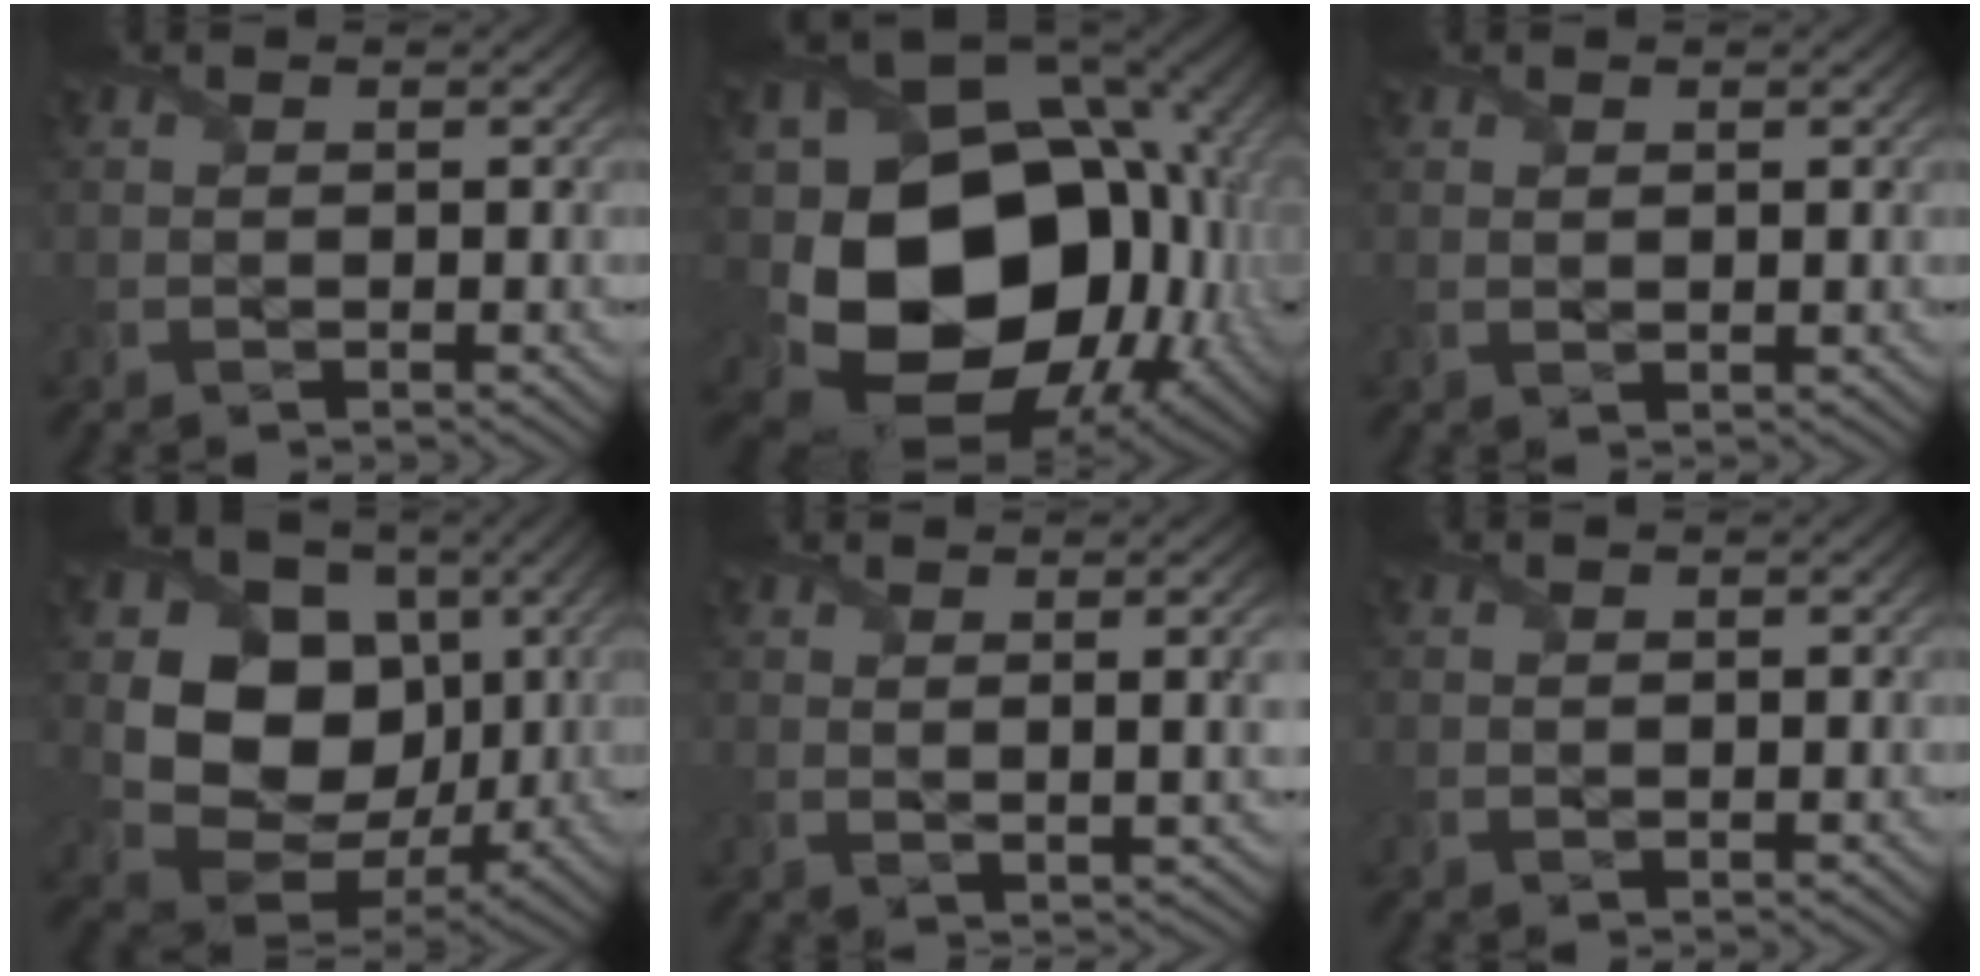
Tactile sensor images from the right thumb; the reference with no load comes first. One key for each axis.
{"total": 19.7, "fx": -1.9, "fy": 15.4, "fz": 12.2, "tx": -0.228, "ty": -0.063, "tz": 0.016}
{"total": 1.1, "fx": 0.8, "fy": 0.4, "fz": 0.6, "tx": -0.015, "ty": -0.003, "tz": 0.019}
{"total": 13.0, "fx": 2.1, "fy": 10.6, "fz": 7.2, "tx": -0.146, "ty": -0.018, "tz": 0.031}
{"total": 4.3, "fx": 2.1, "fy": 1.1, "fz": 3.6, "tx": -0.065, "ty": 0.003, "tz": 0.038}
{"total": 0.7, "fx": 0.6, "fy": 0.3, "fz": 0.4, "tx": -0.010, "ty": -0.002, "tz": 0.014}